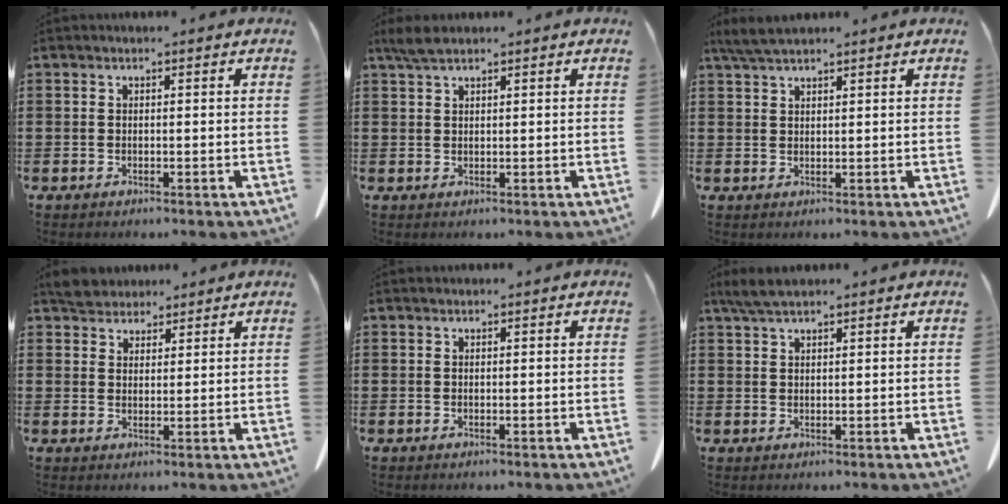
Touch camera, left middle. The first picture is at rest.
{"total": 2.7, "force": [1.9, 0.8, 1.8], "torque": [-0.040, 0.000, 0.036]}
{"total": 3.5, "force": [2.8, 0.6, 2.0], "torque": [-0.047, -0.002, 0.055]}
{"total": 3.9, "force": [3.6, 1.4, 0.5], "torque": [-0.022, -0.002, 0.071]}
{"total": 0.0}
{"total": 3.4, "force": [2.5, 0.7, 2.1], "torque": [-0.047, 0.001, 0.049]}